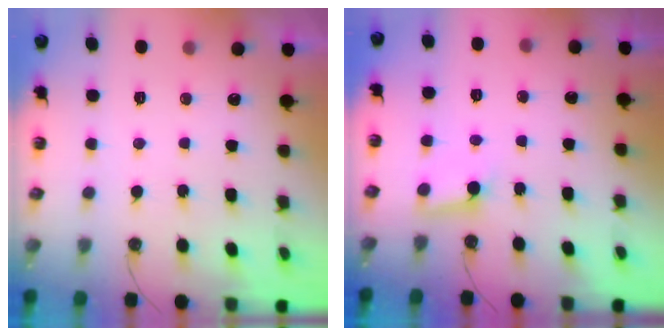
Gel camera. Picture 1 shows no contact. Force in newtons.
{"total": 2.9, "press": 2.9, "slide": 0.2}